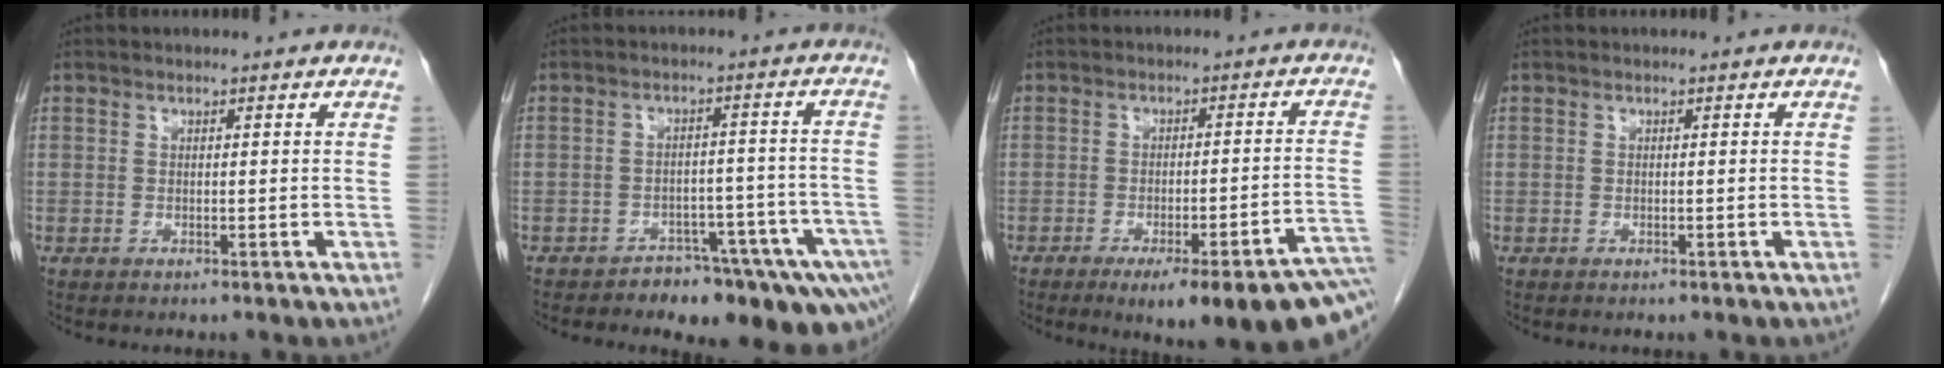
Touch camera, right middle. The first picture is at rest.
{"total": 11.9, "force": [-9.0, 4.4, 6.4], "torque": [-0.026, 0.029, -0.116]}
{"total": 18.1, "force": [-13.0, 1.8, 12.4], "torque": [-0.081, 0.003, -0.164]}
{"total": 0.0}